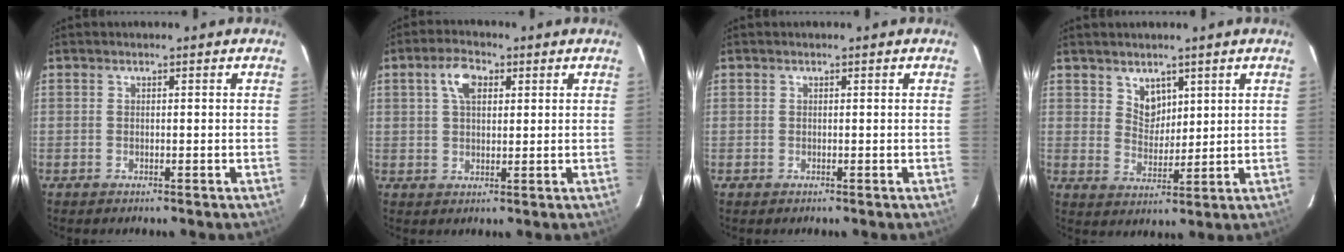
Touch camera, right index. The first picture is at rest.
{"total": 5.4, "force": [2.1, 3.1, 4.0], "torque": [-0.072, 0.016, 0.038]}
{"total": 0.7, "force": [-0.2, 0.7, -0.1], "torque": [0.003, 0.002, -0.002]}
{"total": 4.7, "force": [2.9, 3.3, 1.5], "torque": [-0.016, 0.002, 0.058]}